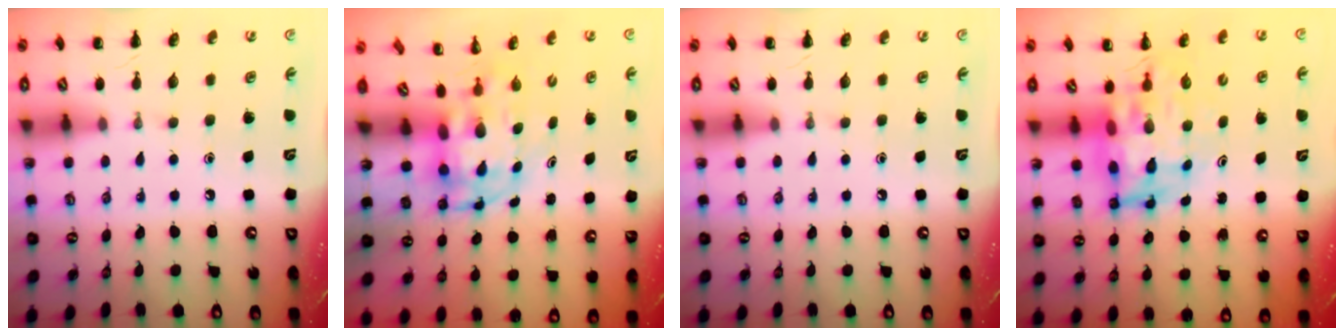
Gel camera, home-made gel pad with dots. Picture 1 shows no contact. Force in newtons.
{"total": 3.8, "press": 3.7, "slide": 0.9}
{"total": 0.0}
{"total": 7.7, "press": 7.4, "slide": 2.1}